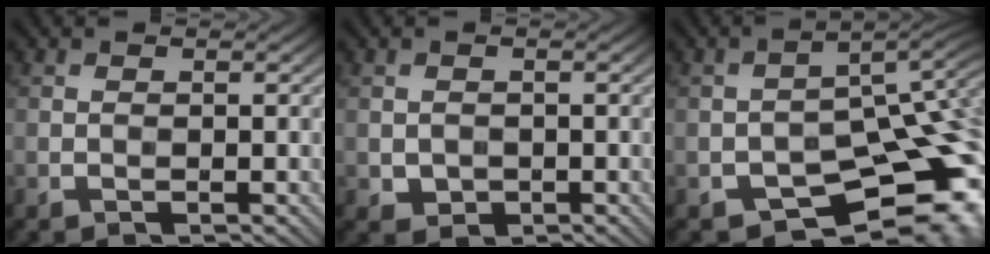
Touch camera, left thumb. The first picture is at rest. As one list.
[{"total": 1.6, "force": [-0.3, 1.4, 0.7], "torque": [-0.017, -0.011, -0.003]}, {"total": 12.7, "force": [-6.3, 6.7, 8.7], "torque": [-0.109, -0.022, -0.090]}]